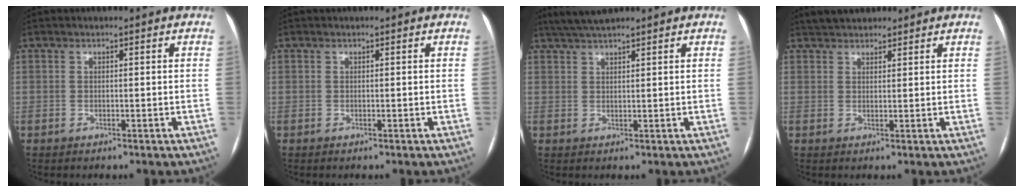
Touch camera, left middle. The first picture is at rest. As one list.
[{"total": 0.0}, {"total": 4.3, "force": [3.8, 0.0, 2.0], "torque": [-0.040, 0.022, 0.073]}, {"total": 4.7, "force": [4.1, 1.8, 1.4], "torque": [-0.018, 0.030, 0.069]}]